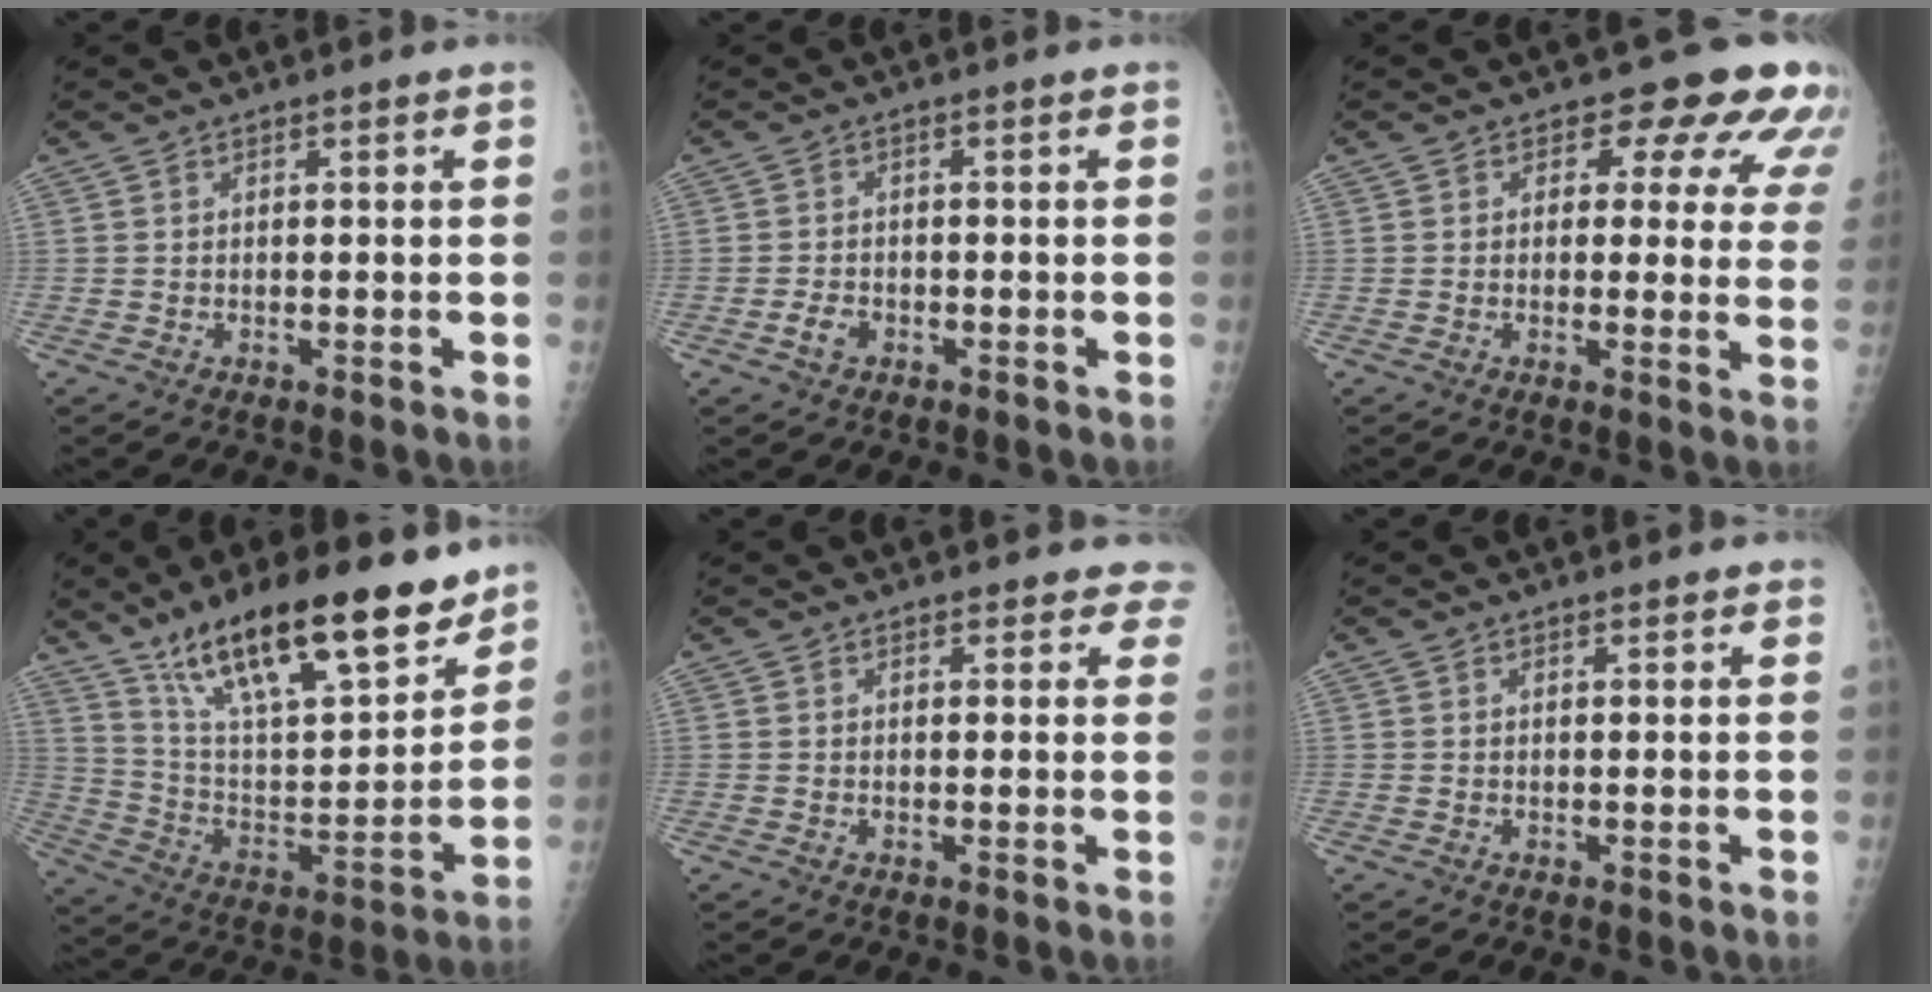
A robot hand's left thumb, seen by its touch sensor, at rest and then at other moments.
{"total": 2.3, "force": [-1.2, 1.5, 1.3], "torque": [-0.023, 0.007, -0.021]}
{"total": 10.9, "force": [7.2, 6.0, 5.5], "torque": [-0.010, -0.028, 0.058]}
{"total": 25.5, "force": [17.8, 7.6, 16.5], "torque": [-0.239, -0.062, 0.308]}
{"total": 4.5, "force": [4.1, 1.9, 0.3], "torque": [0.039, -0.016, 0.025]}
{"total": 1.4, "force": [1.3, 0.4, 0.5], "torque": [-0.001, -0.002, 0.016]}